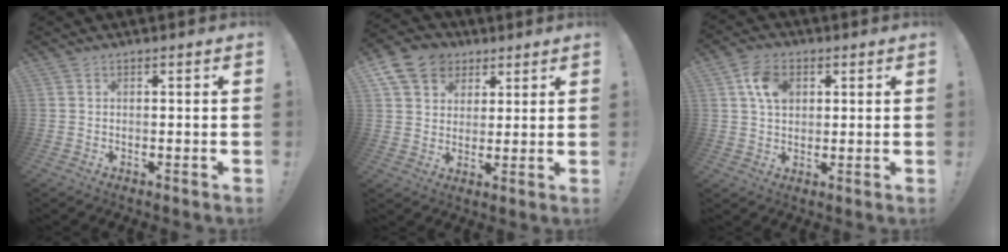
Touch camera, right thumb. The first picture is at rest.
{"total": 12.0, "force": [5.8, 9.5, 4.6], "torque": [-0.071, -0.027, 0.118]}
{"total": 8.8, "force": [3.0, 6.6, 5.0], "torque": [-0.078, 0.004, 0.059]}